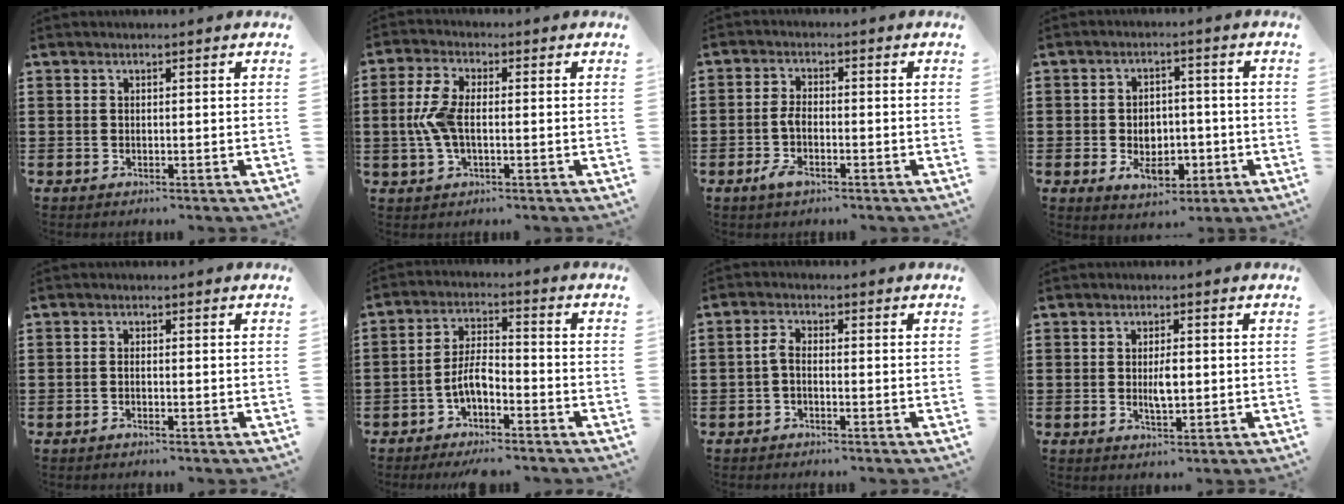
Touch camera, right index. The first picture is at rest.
{"total": 6.0, "force": [-0.4, 2.8, 5.3], "torque": [-0.133, -0.005, -0.017]}
{"total": 3.5, "force": [-1.4, 1.7, 2.7], "torque": [-0.061, -0.002, -0.030]}
{"total": 5.8, "force": [-1.7, 4.1, 3.7], "torque": [-0.051, 0.005, -0.032]}
{"total": 0.7, "force": [-0.5, 0.0, 0.5], "torque": [-0.009, -0.005, -0.008]}
{"total": 5.5, "force": [-3.1, 1.9, 4.1], "torque": [-0.106, -0.001, -0.069]}
{"total": 1.9, "force": [-0.9, 0.7, 1.5], "torque": [-0.043, -0.002, -0.022]}
{"total": 3.1, "force": [-0.1, 1.1, 2.8], "torque": [-0.054, 0.000, -0.001]}